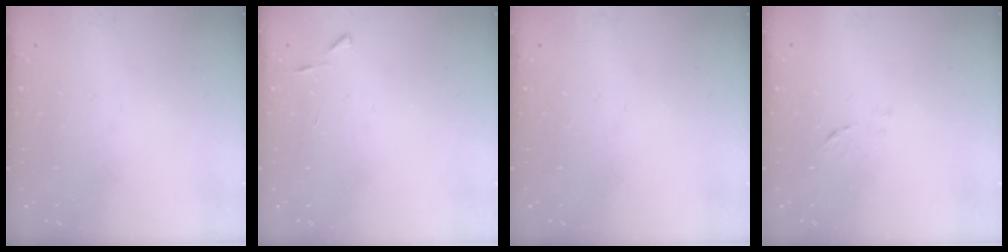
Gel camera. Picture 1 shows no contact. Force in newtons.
{"total": 3.1, "press": 3.1, "slide": 0.3}
{"total": 0.0}
{"total": 5.3, "press": 5.2, "slide": 0.5}